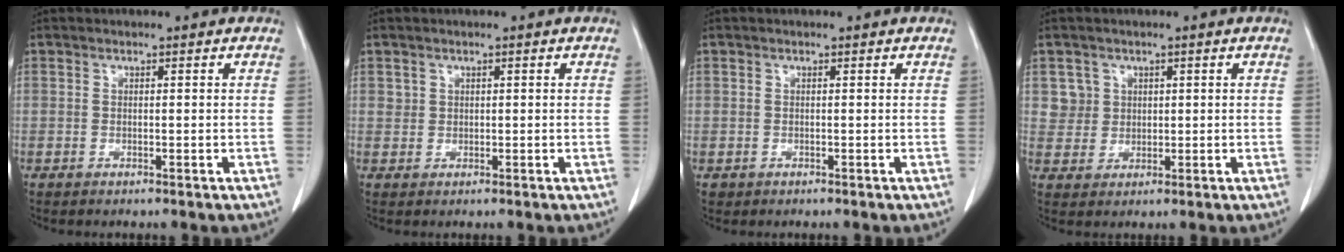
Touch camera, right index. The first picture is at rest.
{"total": 1.1, "force": [0.6, 1.0, 0.1], "torque": [0.012, 0.002, 0.005]}
{"total": 0.5, "force": [-0.2, 0.5, 0.0], "torque": [0.007, 0.006, -0.004]}
{"total": 3.5, "force": [1.4, 3.2, -0.2], "torque": [0.019, 0.004, 0.025]}